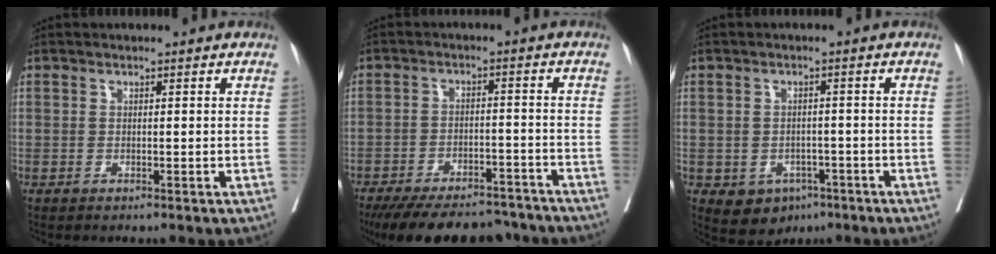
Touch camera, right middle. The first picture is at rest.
{"total": 18.2, "force": [-15.9, 5.5, 7.0], "torque": [-0.130, -0.008, -0.221]}
{"total": 5.5, "force": [-2.8, 4.2, 2.2], "torque": [-0.030, 0.001, -0.031]}